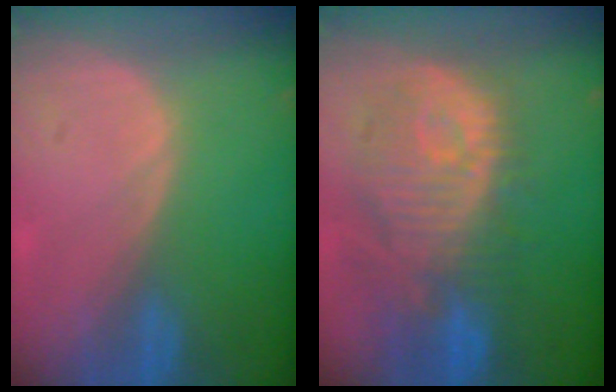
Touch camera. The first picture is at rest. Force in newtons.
{"total": 12.1, "press": 10.9, "slide": 5.3}